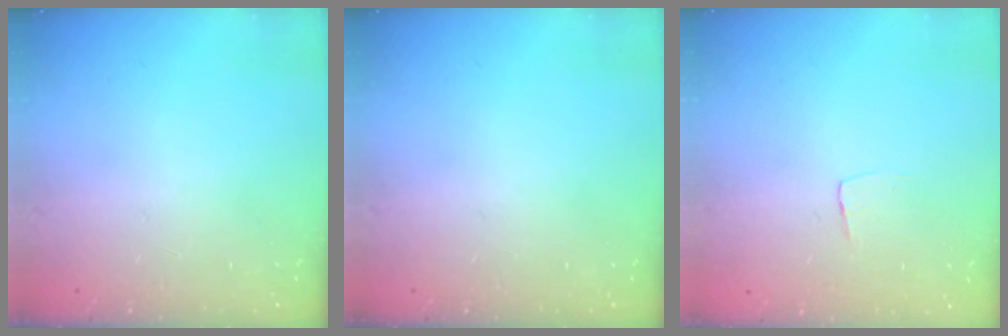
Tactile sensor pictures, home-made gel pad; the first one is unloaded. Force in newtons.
{"total": 0.0}
{"total": 3.3, "press": 3.3, "slide": 0.2}